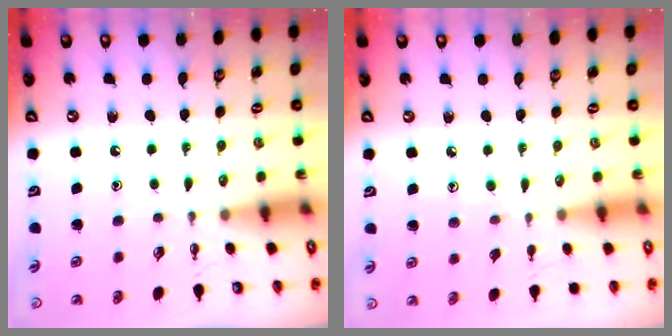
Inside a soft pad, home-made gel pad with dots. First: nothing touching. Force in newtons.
{"total": 5.3, "press": 5.3, "slide": 0.5}